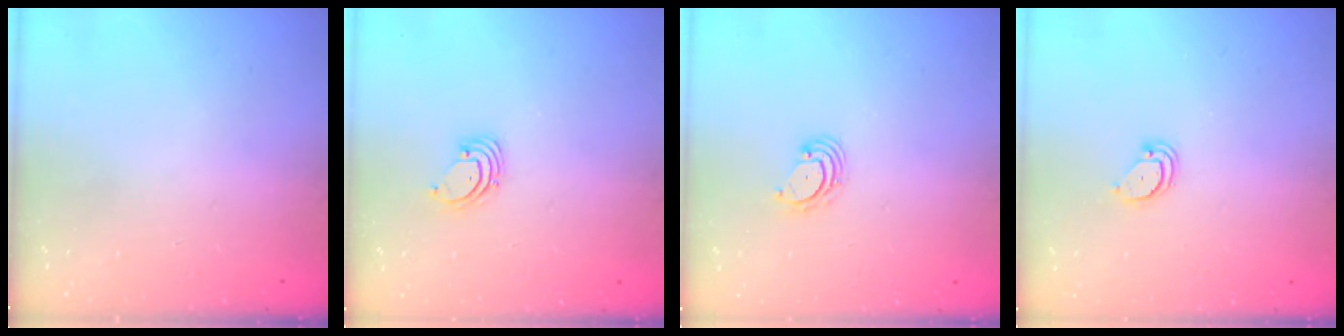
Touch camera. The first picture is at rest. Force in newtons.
{"total": 1.5, "press": 1.5, "slide": 0.1}
{"total": 3.8, "press": 3.8, "slide": 0.5}
{"total": 2.1, "press": 2.1, "slide": 0.1}